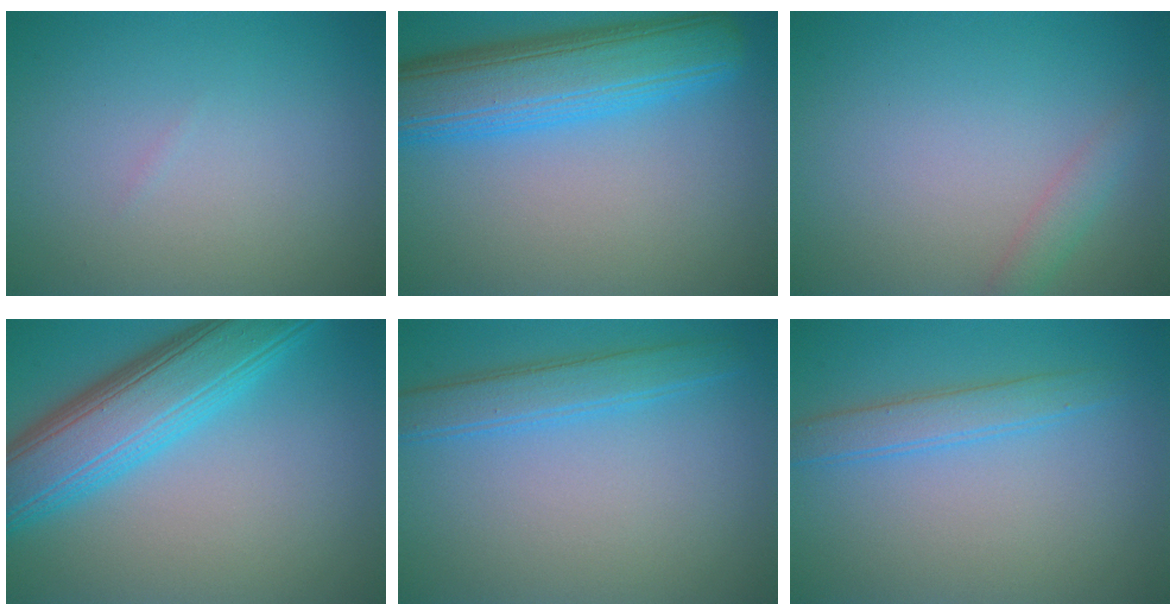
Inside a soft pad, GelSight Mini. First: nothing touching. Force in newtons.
{"total": 8.9, "press": 8.9, "slide": 0.1}
{"total": 1.6, "press": 1.6, "slide": 0.0}
{"total": 8.8, "press": 8.8, "slide": 0.2}
{"total": 2.4, "press": 2.4, "slide": 0.2}
{"total": 2.5, "press": 2.5, "slide": 0.1}